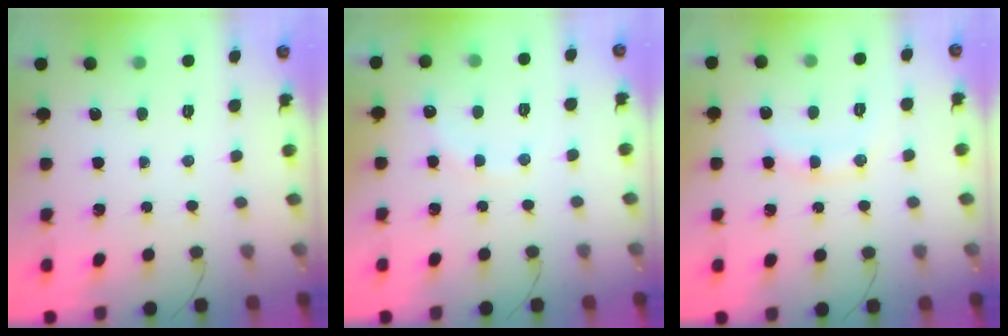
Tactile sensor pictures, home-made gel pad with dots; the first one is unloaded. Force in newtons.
{"total": 8.1, "press": 8.0, "slide": 1.7}
{"total": 8.0, "press": 7.9, "slide": 1.0}